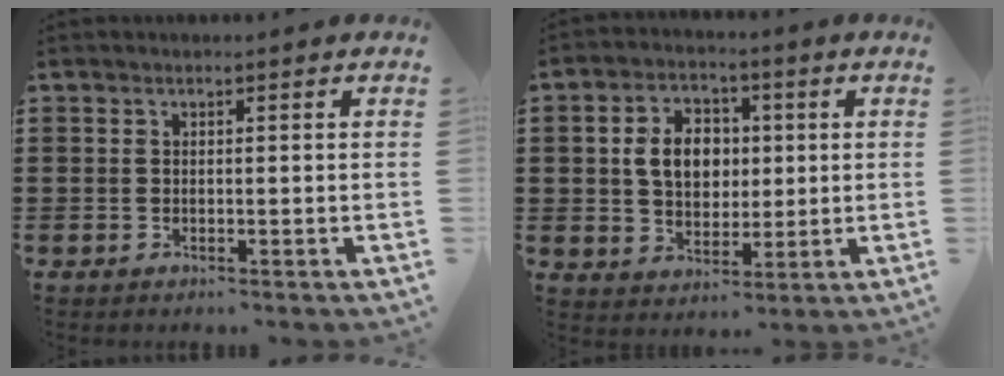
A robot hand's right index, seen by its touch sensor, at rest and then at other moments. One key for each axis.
{"total": 7.3, "fx": 0.8, "fy": 5.6, "fz": 4.7, "tx": -0.105, "ty": 0.008, "tz": 0.005}